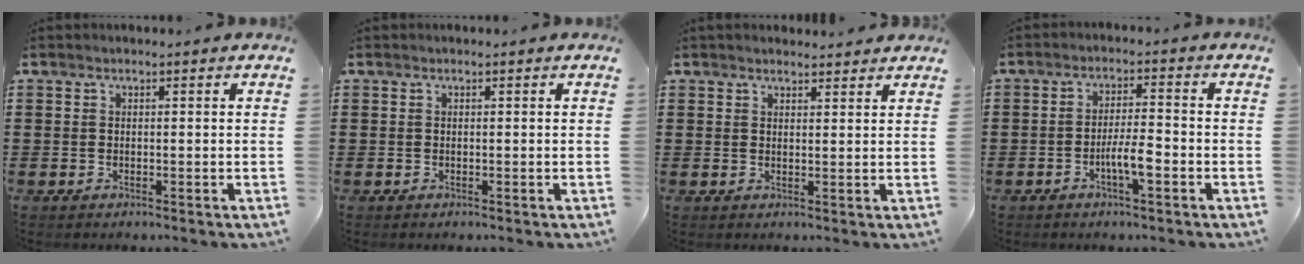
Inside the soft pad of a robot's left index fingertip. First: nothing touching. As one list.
[{"total": 0.0}, {"total": 1.7, "force": [1.7, 0.2, 0.1], "torque": [-0.006, 0.002, 0.032]}, {"total": 4.7, "force": [-1.9, 0.8, 4.2], "torque": [-0.086, 0.001, -0.040]}]